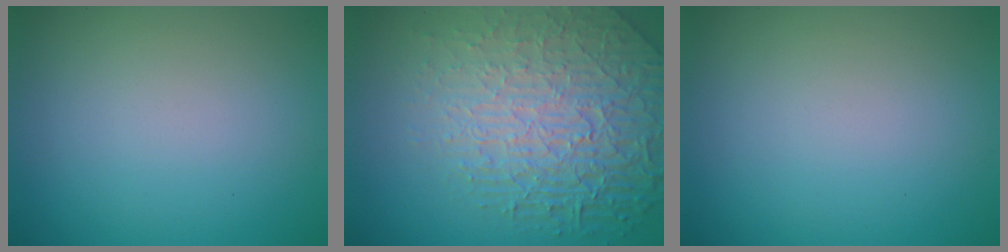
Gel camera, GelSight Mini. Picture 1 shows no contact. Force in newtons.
{"total": 8.7, "press": 5.9, "slide": 6.4}
{"total": 0.0}